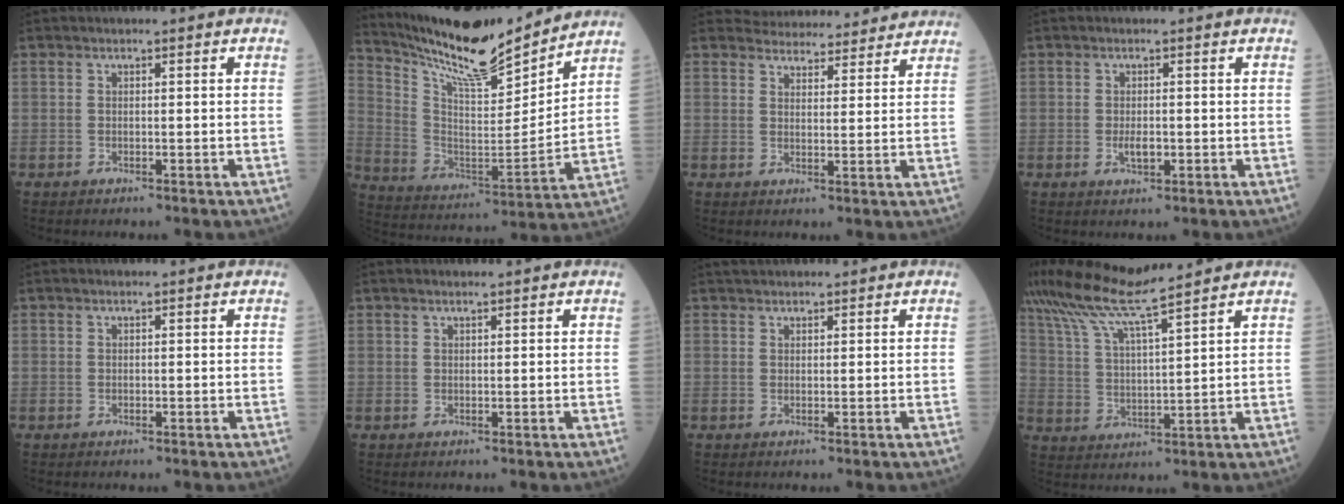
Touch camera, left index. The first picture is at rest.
{"total": 17.4, "force": [16.1, 1.5, 6.4], "torque": [-0.132, -0.018, 0.278]}
{"total": 10.9, "force": [10.6, 2.3, 1.2], "torque": [-0.001, 0.013, 0.128]}
{"total": 1.9, "force": [-0.4, 0.8, 1.6], "torque": [-0.033, -0.003, -0.002]}
{"total": 0.0}
{"total": 1.5, "force": [1.4, 0.0, 0.5], "torque": [-0.009, 0.011, 0.024]}
{"total": 2.6, "force": [2.5, 0.7, 0.5], "torque": [-0.001, 0.028, 0.040]}
{"total": 10.5, "force": [9.2, -1.0, 5.0], "torque": [-0.105, 0.021, 0.176]}